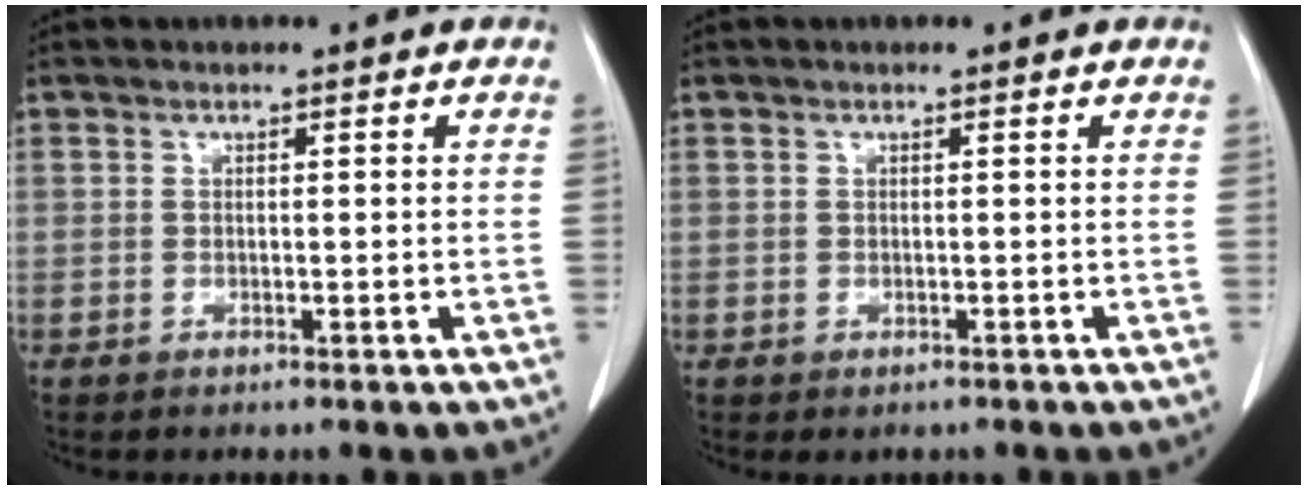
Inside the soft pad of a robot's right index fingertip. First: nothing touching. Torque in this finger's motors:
{"motor_torque": [-0.63, -0.31, -0.27, -0.11]}